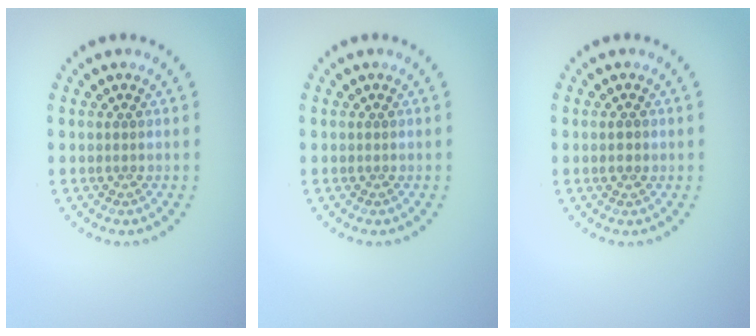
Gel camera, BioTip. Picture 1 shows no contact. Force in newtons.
{"total": 0.0}
{"total": 1.1, "press": 1.0, "slide": 0.3}